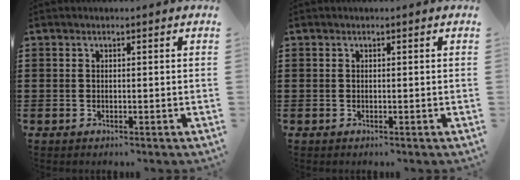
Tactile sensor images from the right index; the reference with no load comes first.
{"total": 0.0}